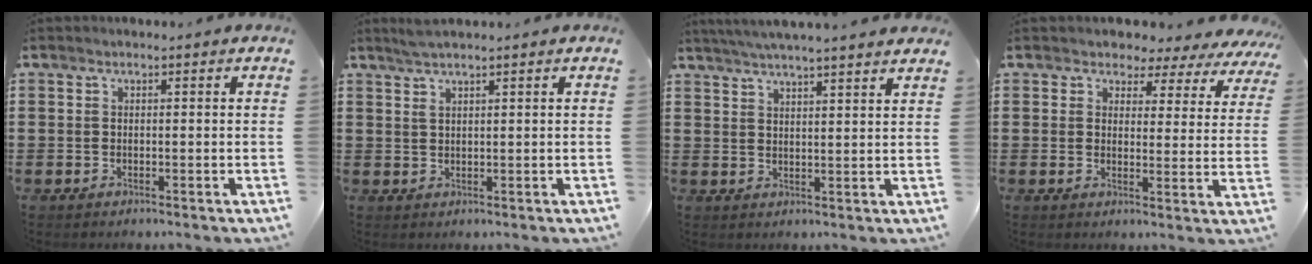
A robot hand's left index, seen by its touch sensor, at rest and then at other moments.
{"total": 2.0, "force": [1.5, 0.1, 1.3], "torque": [-0.029, 0.002, 0.028]}
{"total": 4.0, "force": [3.8, -0.7, 1.2], "torque": [-0.036, -0.014, 0.067]}
{"total": 3.1, "force": [2.7, 1.5, 0.4], "torque": [-0.022, -0.016, 0.041]}